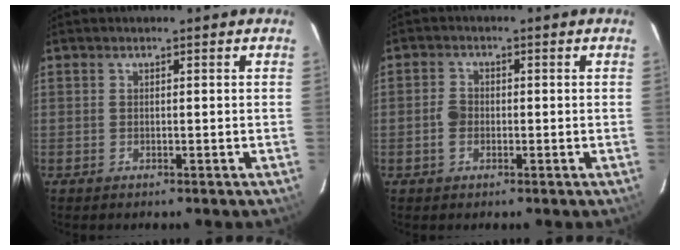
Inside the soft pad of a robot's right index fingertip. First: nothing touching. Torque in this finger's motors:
{"motor_torque": [0.31, 0.24, 0.26, 0.04]}